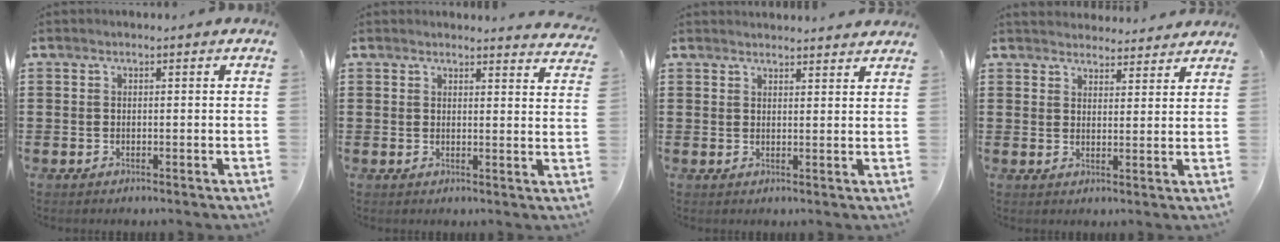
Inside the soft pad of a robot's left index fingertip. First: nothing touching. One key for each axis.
{"total": 2.7, "fx": 2.7, "fy": -0.2, "fz": 0.2, "tx": -0.005, "ty": -0.014, "tz": 0.050}
{"total": 2.1, "fx": 2.1, "fy": -0.1, "fz": 0.0, "tx": -0.005, "ty": -0.003, "tz": 0.041}
{"total": 3.4, "fx": 3.4, "fy": 0.4, "fz": -0.1, "tx": 0.000, "ty": -0.015, "tz": 0.062}